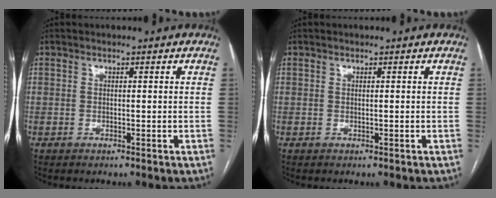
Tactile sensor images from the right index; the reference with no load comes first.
{"total": 0.0}